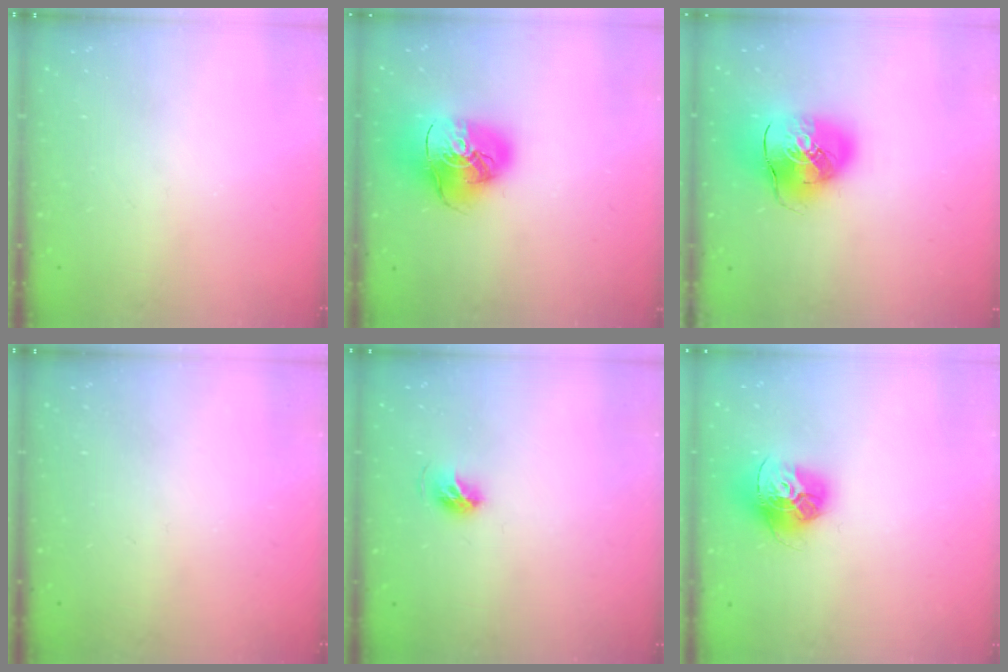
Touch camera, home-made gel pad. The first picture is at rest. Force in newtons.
{"total": 16.9, "press": 16.8, "slide": 2.0}
{"total": 13.9, "press": 13.7, "slide": 2.4}
{"total": 0.0}
{"total": 6.7, "press": 6.7, "slide": 0.9}
{"total": 14.8, "press": 14.8, "slide": 1.6}